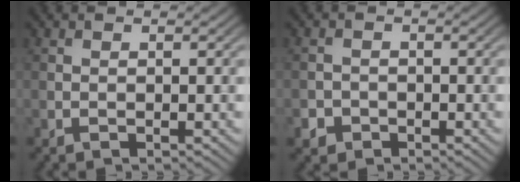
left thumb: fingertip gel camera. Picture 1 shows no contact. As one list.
[{"total": 2.0, "force": [-1.2, 1.5, 0.4], "torque": [-0.003, -0.001, -0.025]}]